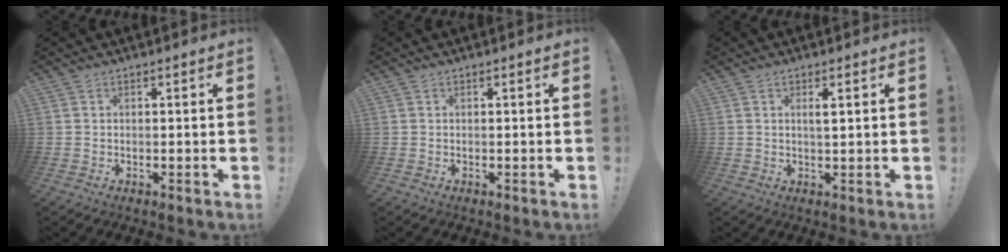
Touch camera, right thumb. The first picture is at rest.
{"total": 0.0}
{"total": 2.1, "force": [0.7, 0.1, 2.0], "torque": [-0.027, -0.008, 0.008]}